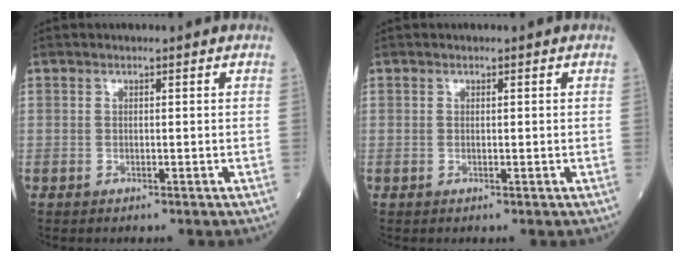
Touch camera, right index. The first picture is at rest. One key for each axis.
{"total": 0.0}